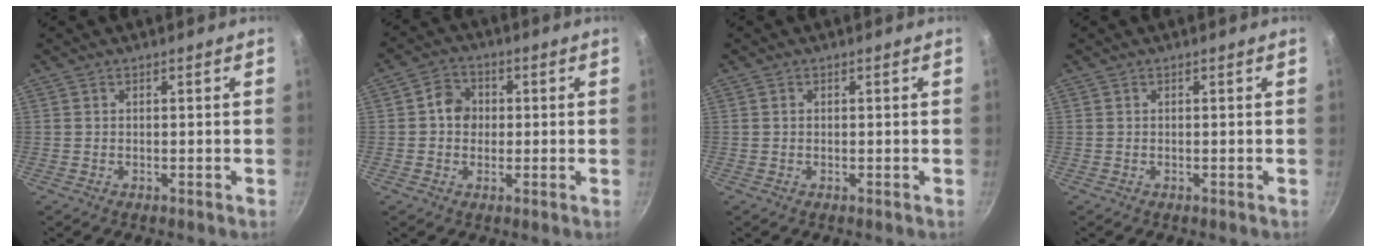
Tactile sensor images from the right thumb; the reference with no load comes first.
{"total": 5.3, "force": [0.3, 4.7, 2.4], "torque": [-0.011, 0.009, -0.005]}
{"total": 0.5, "force": [0.1, 0.5, 0.2], "torque": [-0.004, 0.003, 0.001]}
{"total": 0.0}